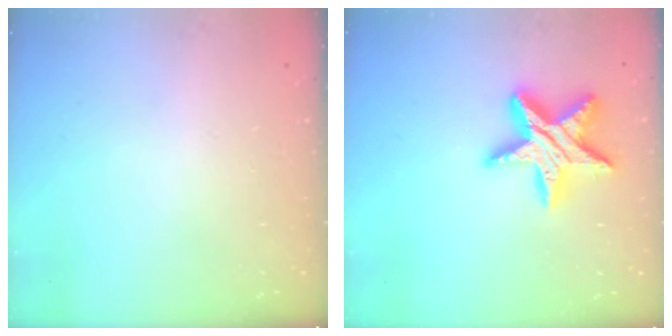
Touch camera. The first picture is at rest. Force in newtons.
{"total": 16.9, "press": 16.8, "slide": 1.3}